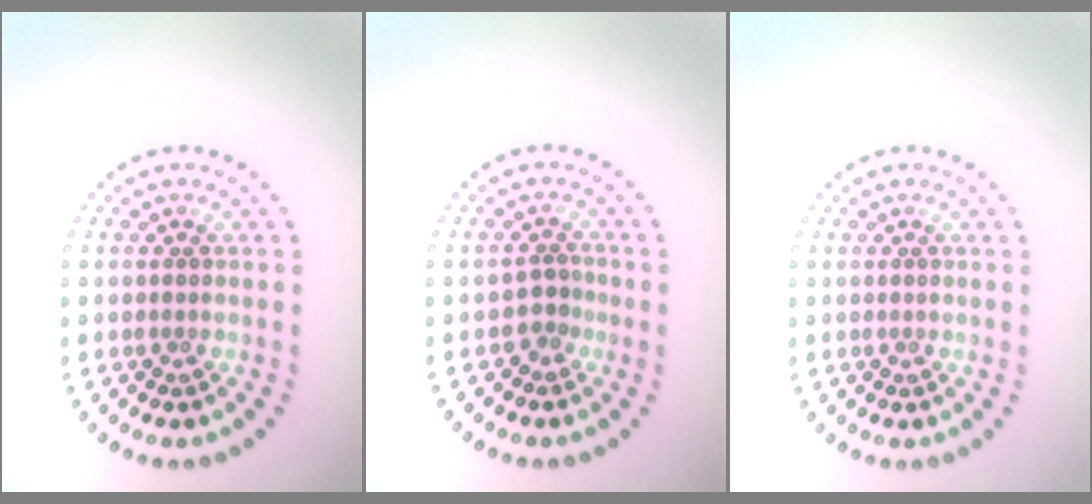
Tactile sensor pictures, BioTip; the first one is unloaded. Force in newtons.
{"total": 1.4, "press": 1.1, "slide": 0.9}
{"total": 0.0}